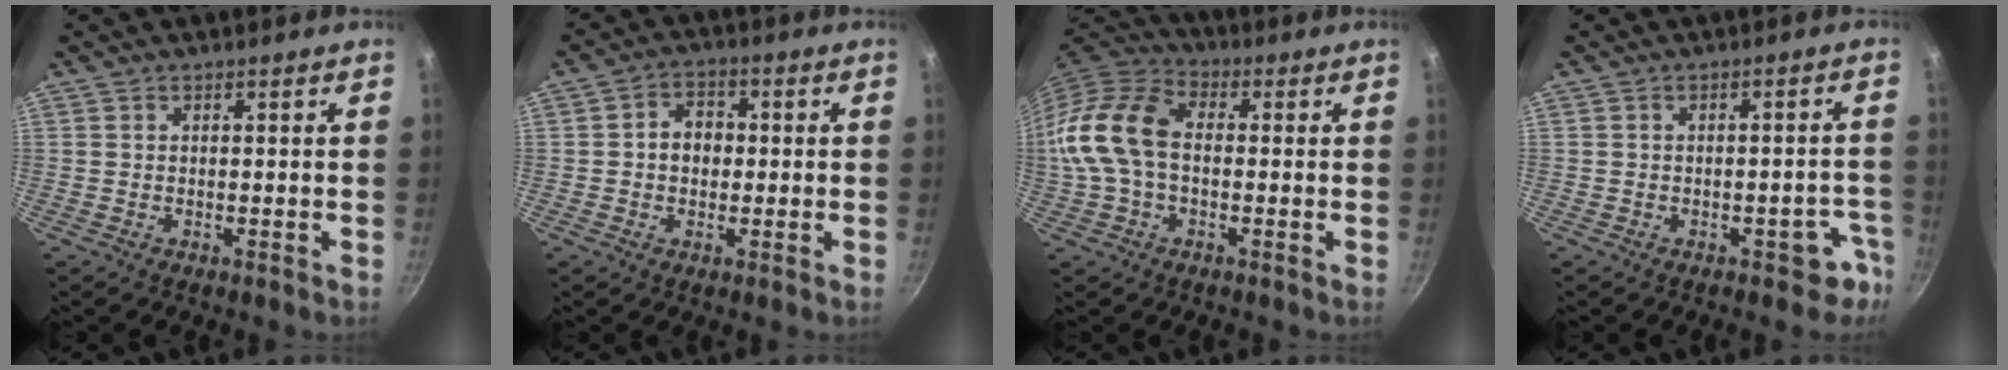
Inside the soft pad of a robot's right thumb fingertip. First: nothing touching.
{"total": 5.6, "force": [0.1, 4.5, 3.3], "torque": [-0.024, 0.012, -0.006]}
{"total": 14.7, "force": [-0.3, 9.7, 11.0], "torque": [-0.204, 0.039, -0.021]}
{"total": 5.0, "force": [-2.9, 3.0, 2.7], "torque": [0.013, 0.038, -0.018]}